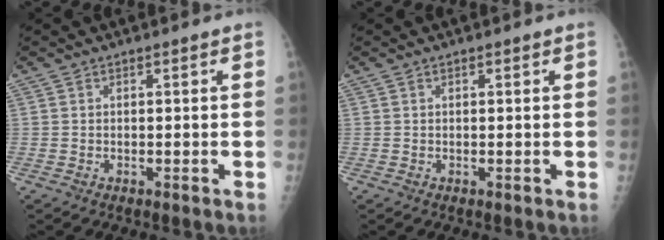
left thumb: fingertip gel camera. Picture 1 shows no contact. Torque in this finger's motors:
{"motor_torque": [-0.15, -0.03, -0.07, -0.06, 0.03]}